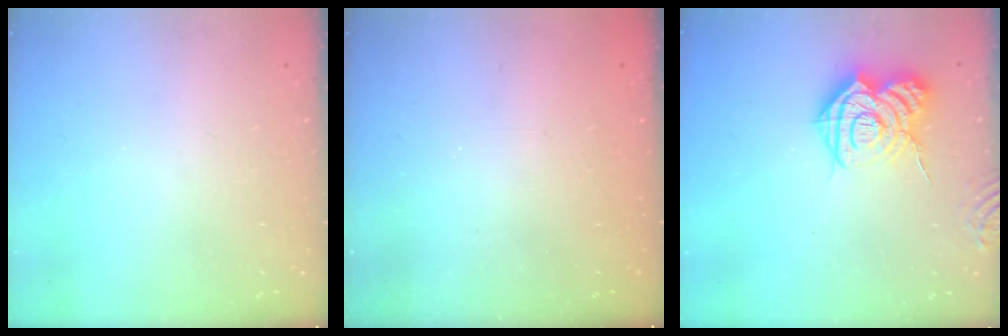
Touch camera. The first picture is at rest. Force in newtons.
{"total": 2.6, "press": 2.5, "slide": 0.8}
{"total": 16.2, "press": 16.1, "slide": 1.5}